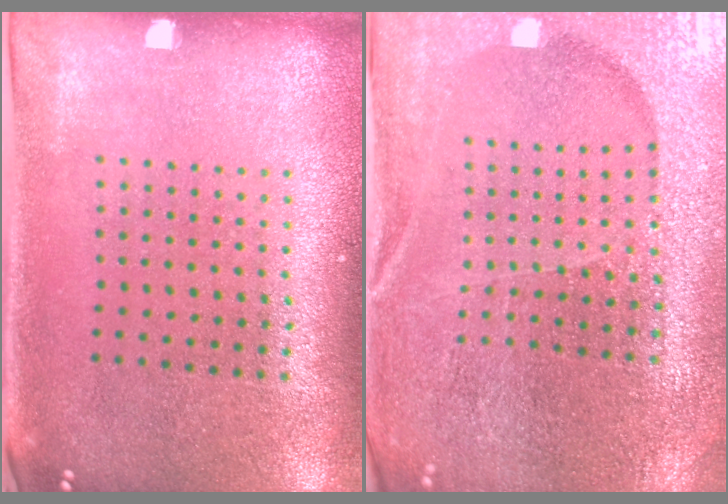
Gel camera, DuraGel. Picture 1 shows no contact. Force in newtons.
{"total": 4.0, "press": 3.9, "slide": 1.0}